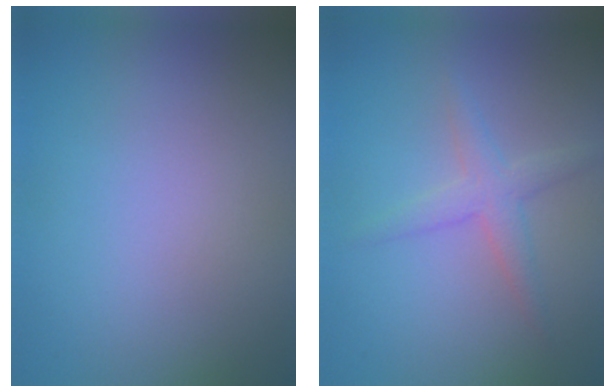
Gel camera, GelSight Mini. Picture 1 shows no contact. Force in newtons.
{"total": 2.3, "press": 2.3, "slide": 0.1}